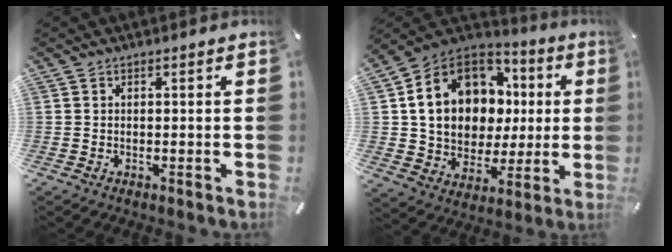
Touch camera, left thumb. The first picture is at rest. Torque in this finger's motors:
{"motor_torque": [2.38, 2.38, 1.62, -1.15, 0.56]}